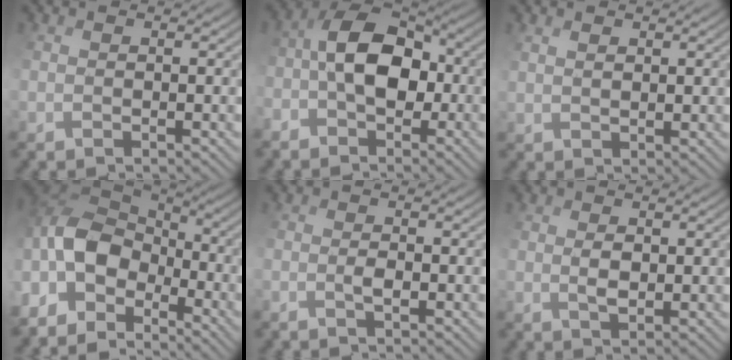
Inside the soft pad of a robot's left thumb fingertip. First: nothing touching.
{"total": 8.0, "force": [-1.1, 4.4, 6.6], "torque": [-0.133, 0.015, -0.030]}
{"total": 2.2, "force": [2.2, 0.4, 0.1], "torque": [-0.004, 0.008, 0.048]}
{"total": 10.6, "force": [-3.1, 5.6, 8.4], "torque": [-0.191, 0.008, -0.071]}
{"total": 1.5, "force": [-0.3, -0.1, 1.4], "torque": [-0.026, 0.009, -0.003]}
{"total": 1.9, "force": [1.0, 0.6, 1.5], "torque": [-0.034, 0.006, 0.025]}